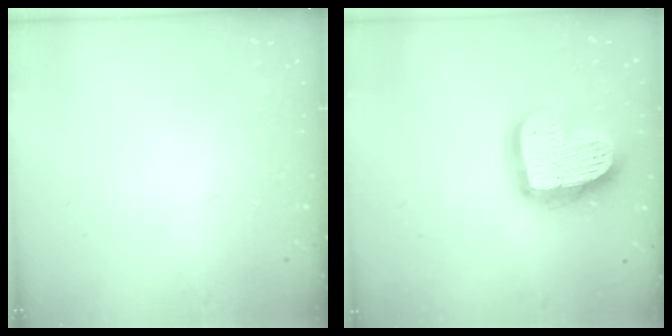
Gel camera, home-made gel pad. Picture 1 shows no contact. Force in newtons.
{"total": 19.4, "press": 19.3, "slide": 1.5}